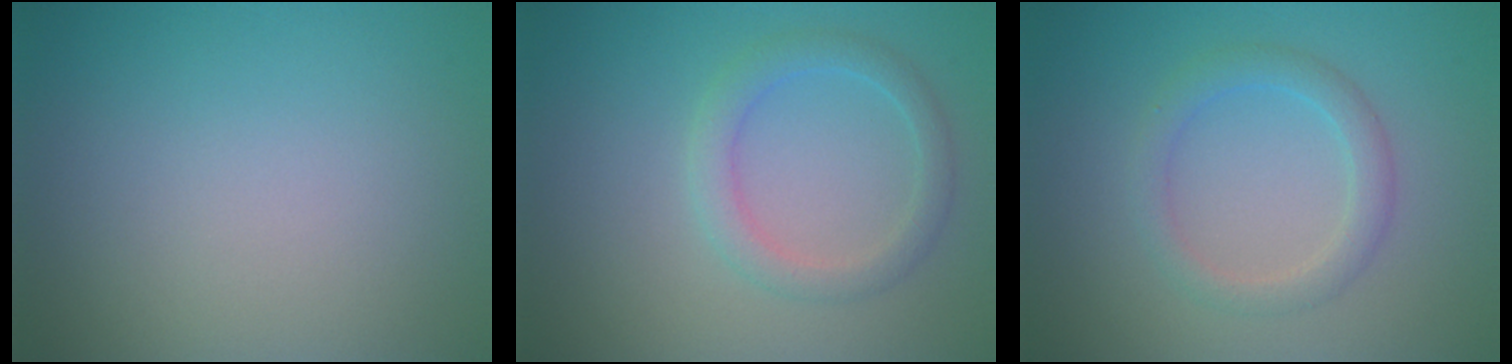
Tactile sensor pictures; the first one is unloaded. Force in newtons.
{"total": 2.7, "press": 2.7, "slide": 0.1}
{"total": 2.5, "press": 2.5, "slide": 0.2}